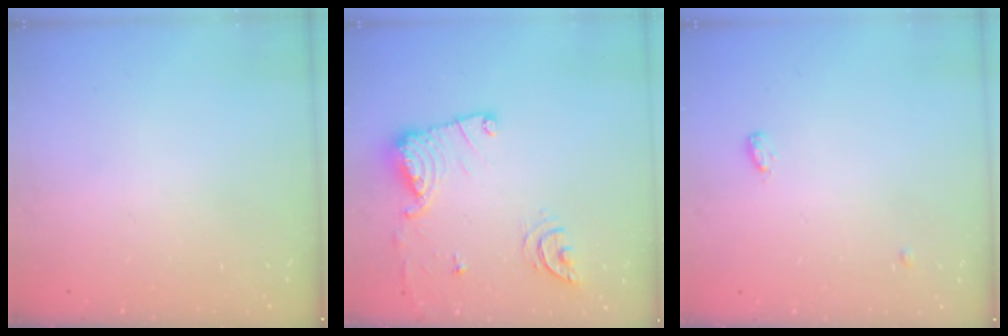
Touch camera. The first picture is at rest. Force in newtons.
{"total": 14.2, "press": 14.2, "slide": 1.4}
{"total": 7.9, "press": 4.2, "slide": 6.7}